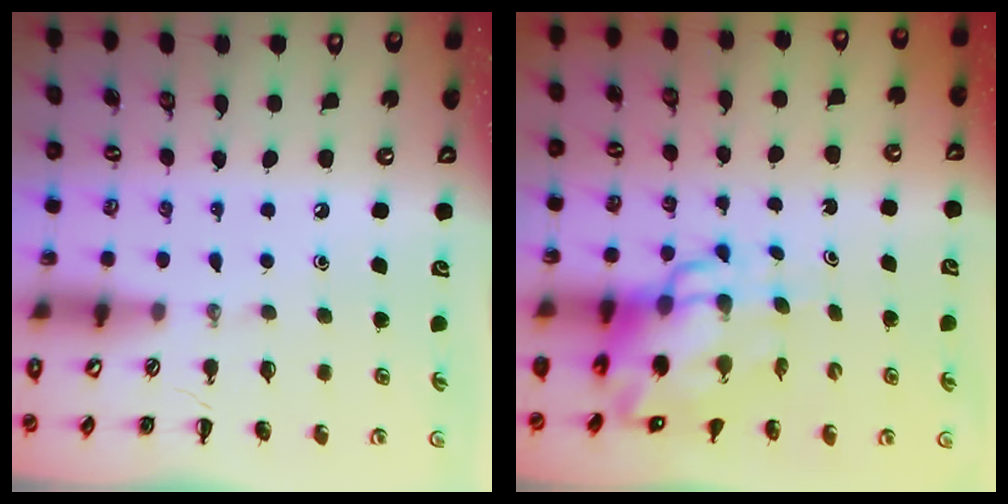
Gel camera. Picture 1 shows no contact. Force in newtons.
{"total": 10.3, "press": 9.9, "slide": 2.9}